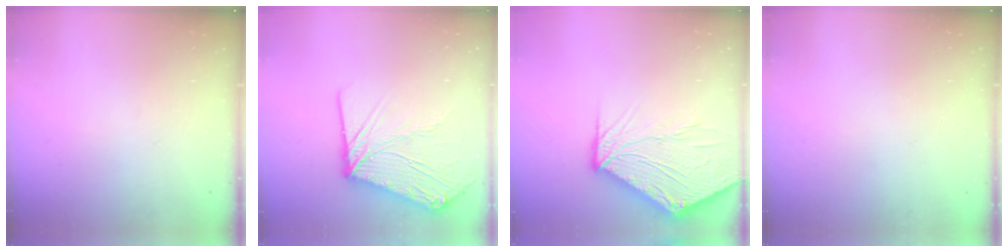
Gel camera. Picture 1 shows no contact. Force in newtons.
{"total": 16.5, "press": 16.5, "slide": 1.2}
{"total": 14.8, "press": 14.6, "slide": 1.8}
{"total": 0.0}